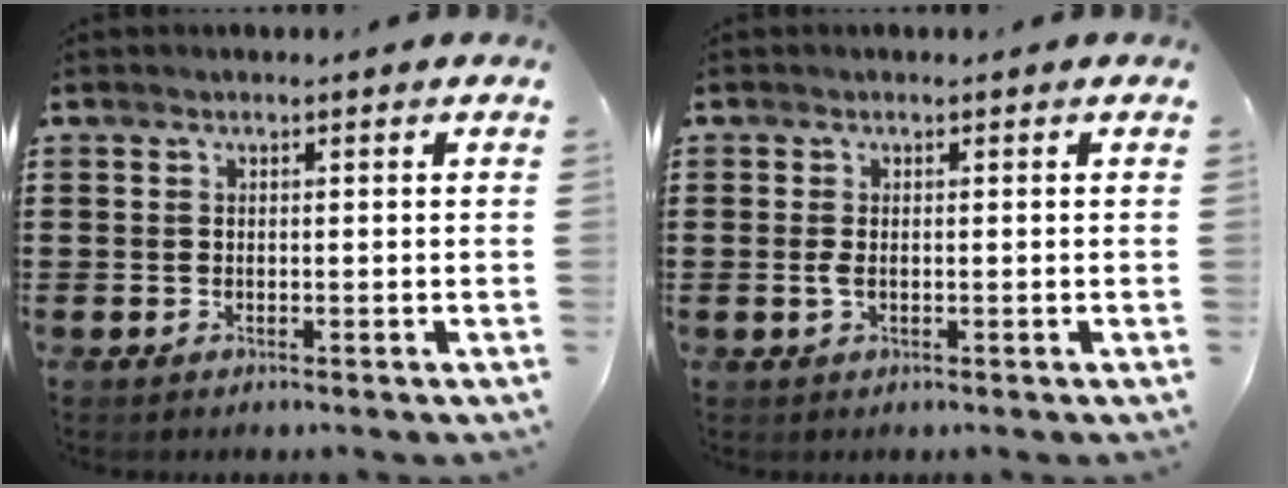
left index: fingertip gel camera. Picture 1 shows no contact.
{"total": 1.3, "force": [0.0, 0.5, 1.2], "torque": [-0.031, -0.002, -0.003]}